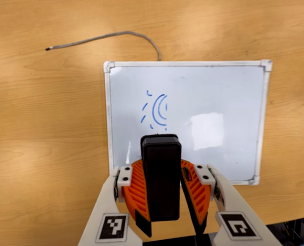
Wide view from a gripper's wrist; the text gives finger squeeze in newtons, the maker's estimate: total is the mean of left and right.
{"total": 9.4, "left": 9.0, "right": 9.8}